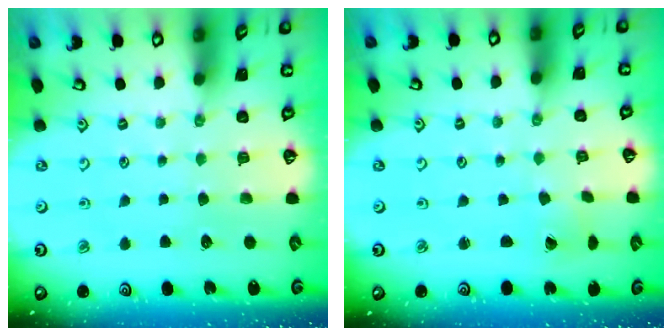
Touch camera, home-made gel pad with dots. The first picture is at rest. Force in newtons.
{"total": 1.4, "press": 1.4, "slide": 0.1}